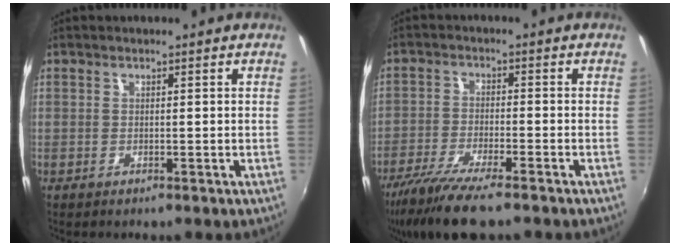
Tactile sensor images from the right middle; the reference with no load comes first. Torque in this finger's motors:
{"motor_torque": [1.09, -1.06, 0.46, 0.17]}